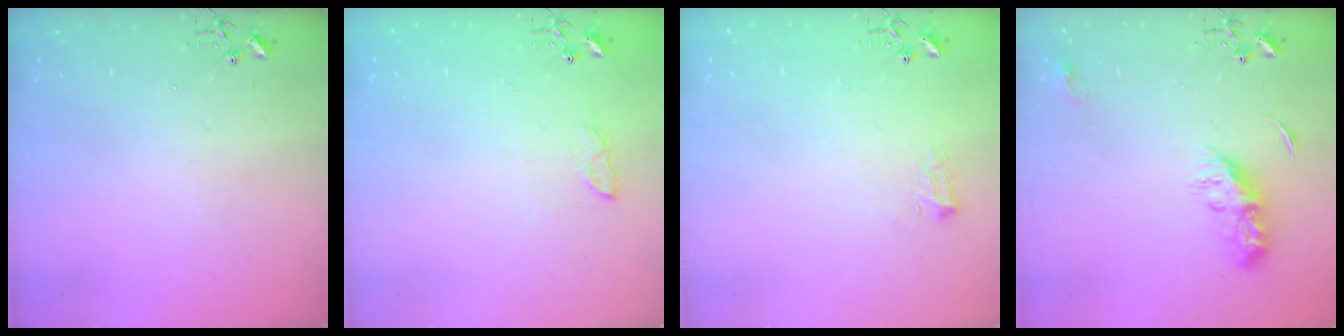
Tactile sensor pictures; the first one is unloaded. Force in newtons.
{"total": 7.9, "press": 7.8, "slide": 0.9}
{"total": 7.3, "press": 7.2, "slide": 0.9}
{"total": 8.3, "press": 8.3, "slide": 0.4}